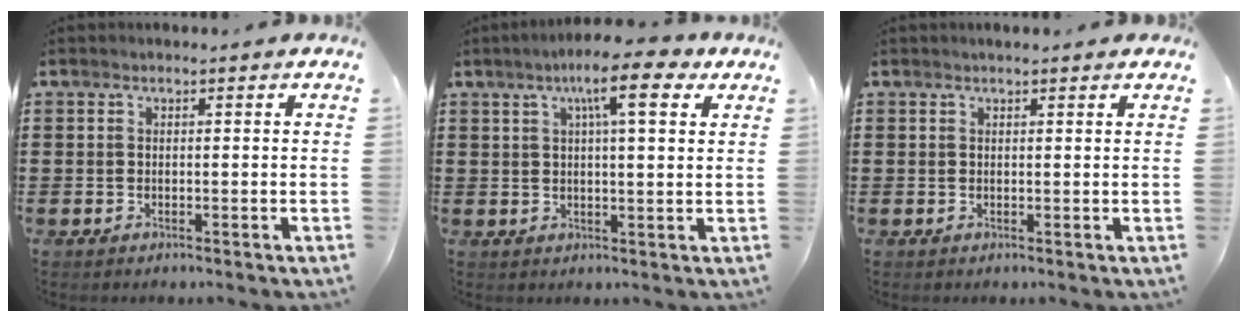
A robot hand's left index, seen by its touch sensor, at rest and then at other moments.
{"total": 8.8, "force": [4.8, 1.6, 7.2], "torque": [-0.120, -0.004, 0.073]}
{"total": 0.9, "force": [0.8, 0.1, 0.4], "torque": [-0.009, 0.001, 0.015]}